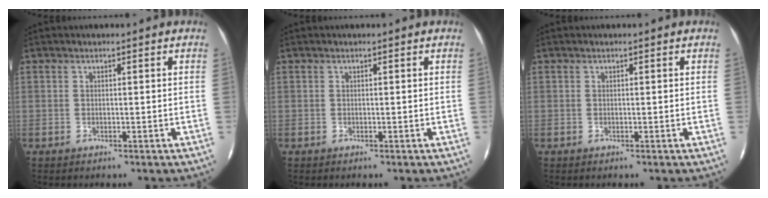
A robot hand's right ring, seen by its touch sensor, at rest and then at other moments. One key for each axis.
{"total": 0.0}
{"total": 0.0}